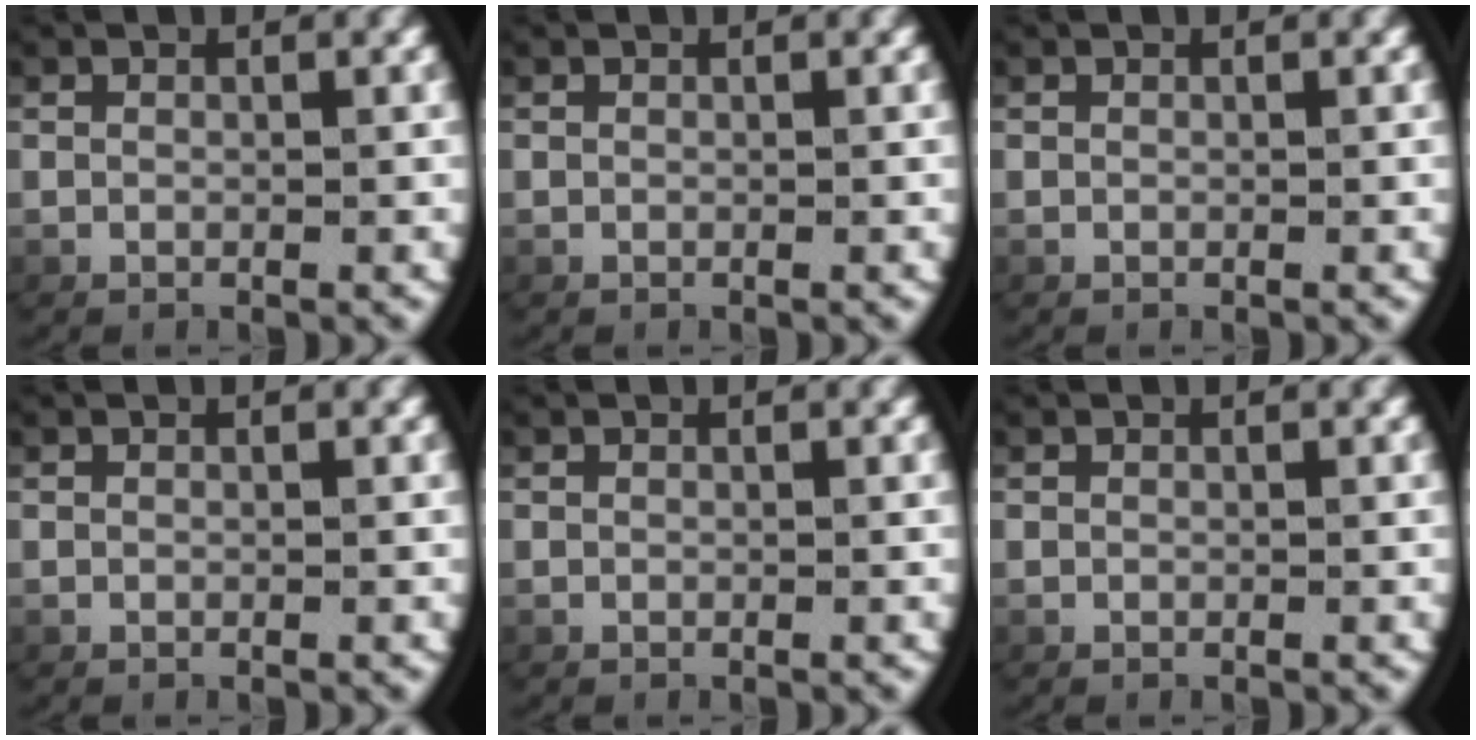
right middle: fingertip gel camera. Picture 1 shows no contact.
{"total": 0.0}
{"total": 0.0}
{"total": 0.0}
{"total": 0.0}
{"total": 0.0}